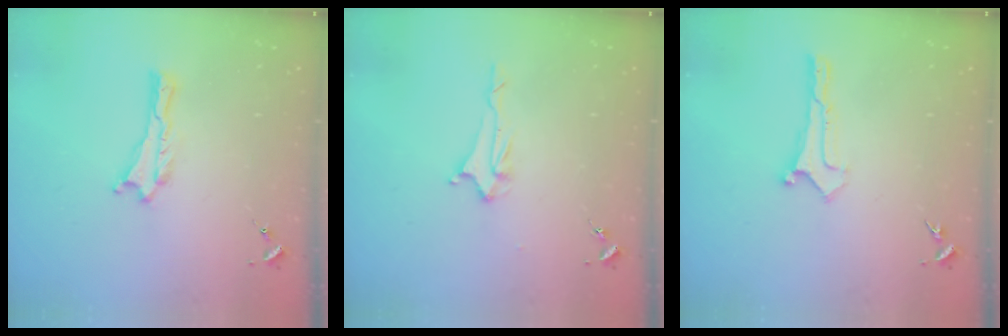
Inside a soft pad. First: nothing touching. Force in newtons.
{"total": 2.0, "press": 2.0, "slide": 0.4}
{"total": 0.0}